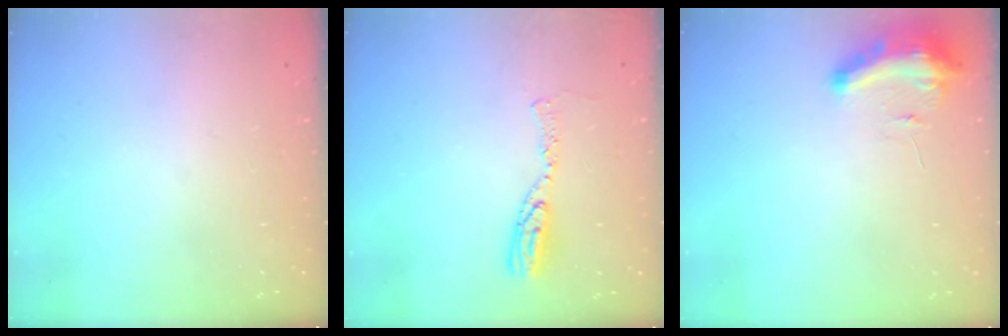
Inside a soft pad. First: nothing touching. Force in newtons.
{"total": 8.2, "press": 8.1, "slide": 0.7}
{"total": 9.4, "press": 9.3, "slide": 1.3}